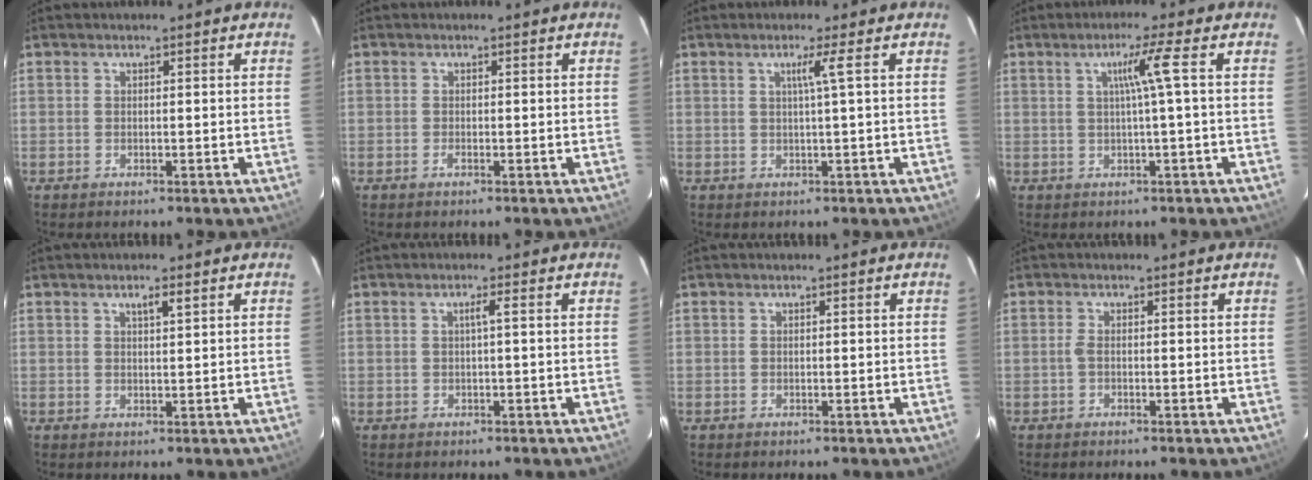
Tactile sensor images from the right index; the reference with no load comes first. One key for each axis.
{"total": 0.6, "fx": -0.3, "fy": 0.1, "fz": 0.5, "tx": -0.008, "ty": 0.000, "tz": -0.007}
{"total": 2.2, "fx": 0.6, "fy": -1.1, "fz": 1.8, "tx": -0.024, "ty": -0.011, "tz": 0.011}
{"total": 4.1, "fx": 0.5, "fy": -1.5, "fz": 3.8, "tx": -0.064, "ty": -0.002, "tz": 0.010}
{"total": 1.8, "fx": 1.1, "fy": 0.2, "fz": 1.4, "tx": -0.021, "ty": 0.002, "tz": 0.019}
{"total": 1.2, "fx": 0.0, "fy": -0.4, "fz": 1.1, "tx": -0.018, "ty": 0.001, "tz": 0.000}
{"total": 0.0}
{"total": 1.2, "fx": -0.4, "fy": 0.3, "fz": 1.1, "tx": -0.025, "ty": 0.002, "tz": -0.010}